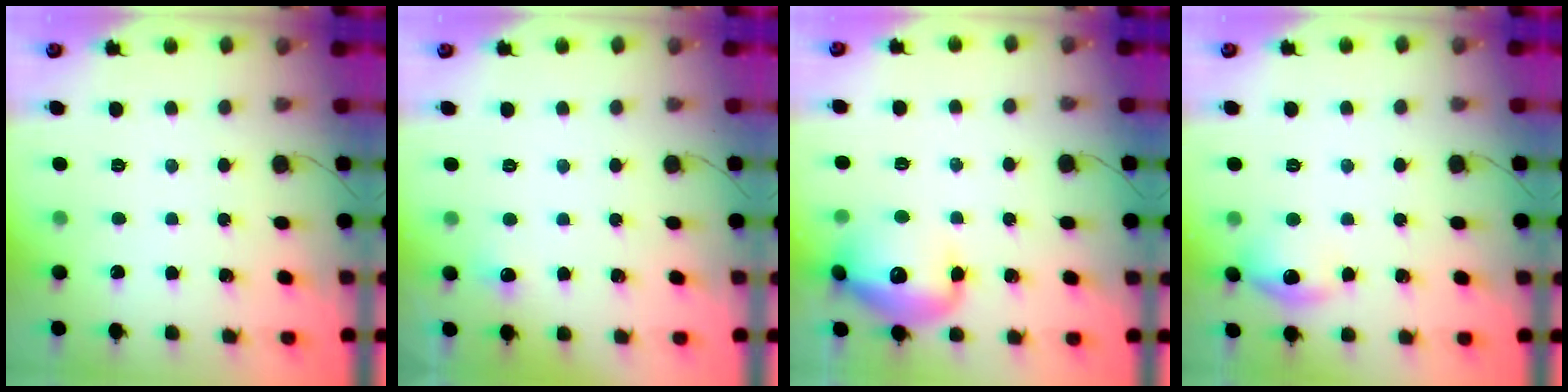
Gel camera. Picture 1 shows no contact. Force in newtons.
{"total": 4.6, "press": 4.4, "slide": 1.6}
{"total": 14.9, "press": 14.8, "slide": 1.4}
{"total": 9.6, "press": 9.3, "slide": 2.4}